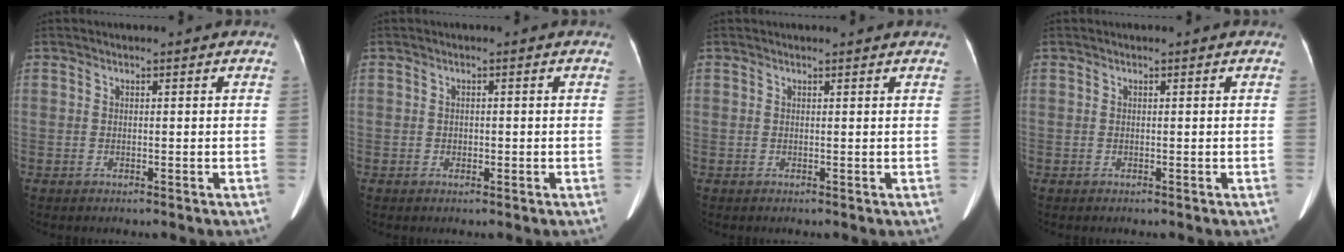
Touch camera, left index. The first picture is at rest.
{"total": 0.9, "force": [-0.3, 0.7, 0.5], "torque": [-0.009, 0.001, -0.004]}
{"total": 1.7, "force": [1.7, 0.0, 0.3], "torque": [-0.012, 0.005, 0.016]}
{"total": 0.0}